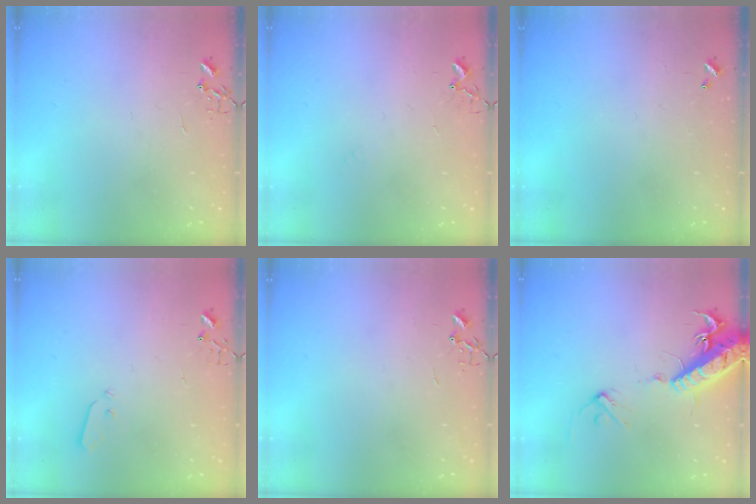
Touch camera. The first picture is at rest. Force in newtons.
{"total": 4.9, "press": 4.9, "slide": 0.5}
{"total": 0.0}
{"total": 3.6, "press": 3.6, "slide": 0.2}
{"total": 0.0}
{"total": 17.9, "press": 17.6, "slide": 3.5}